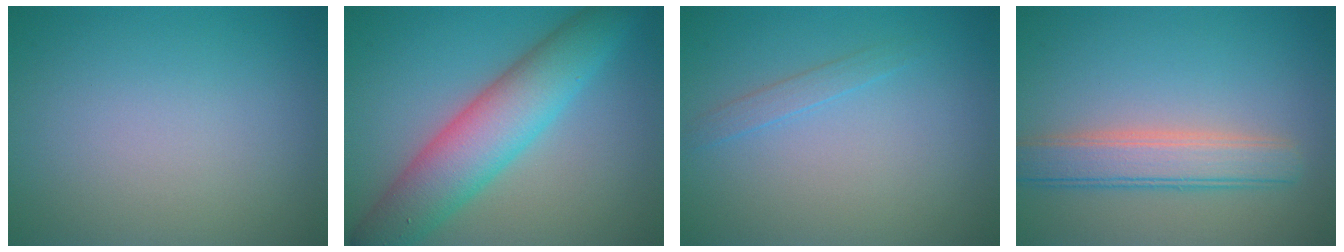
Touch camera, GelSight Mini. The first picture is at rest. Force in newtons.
{"total": 7.5, "press": 7.5, "slide": 0.1}
{"total": 1.1, "press": 1.1, "slide": 0.1}
{"total": 4.2, "press": 4.2, "slide": 0.4}